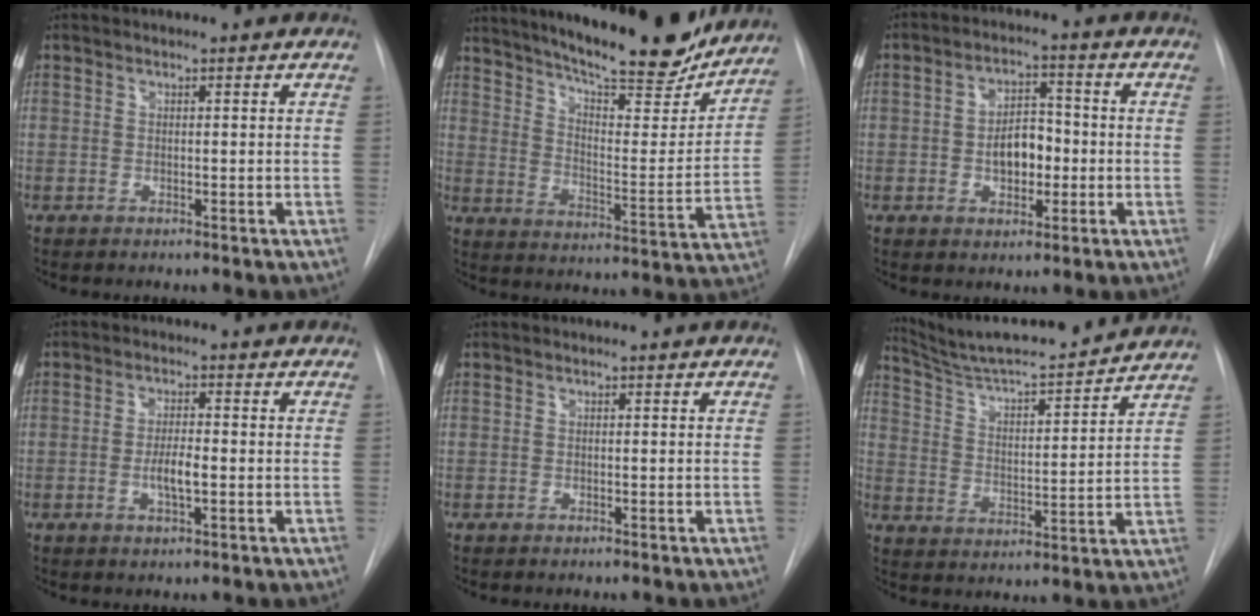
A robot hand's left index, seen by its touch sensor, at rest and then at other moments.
{"total": 23.5, "force": [20.3, 4.0, 11.2], "torque": [-0.179, -0.031, 0.280]}
{"total": 6.1, "force": [-0.9, 3.6, 4.8], "torque": [-0.078, 0.014, -0.013]}
{"total": 3.6, "force": [-0.8, 0.8, 3.4], "torque": [-0.064, -0.001, -0.013]}
{"total": 0.0}
{"total": 17.6, "force": [16.4, 0.5, 6.3], "torque": [-0.109, -0.005, 0.250]}